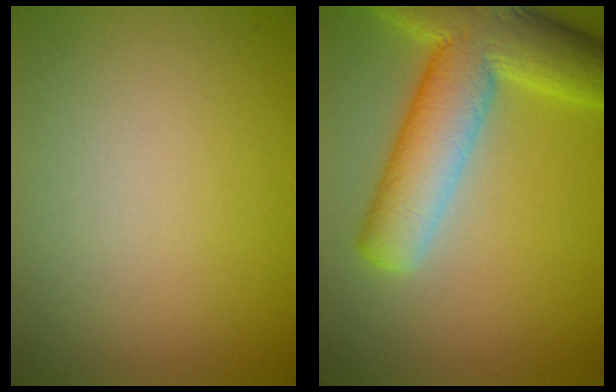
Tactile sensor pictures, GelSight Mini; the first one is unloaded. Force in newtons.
{"total": 10.2, "press": 10.2, "slide": 0.7}